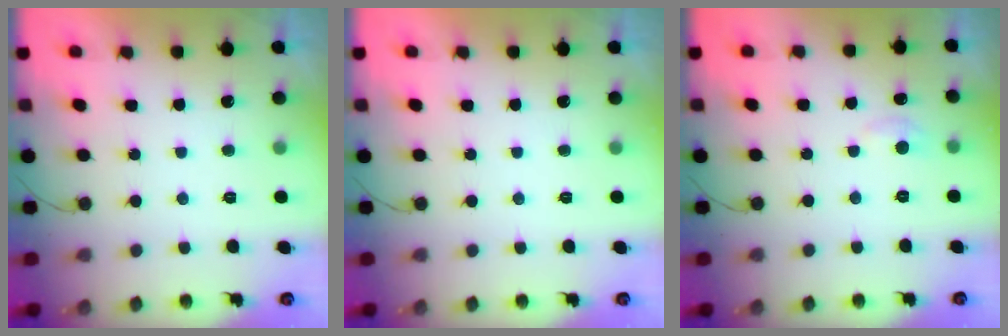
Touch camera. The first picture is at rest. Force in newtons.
{"total": 0.0}
{"total": 4.5, "press": 4.5, "slide": 0.6}